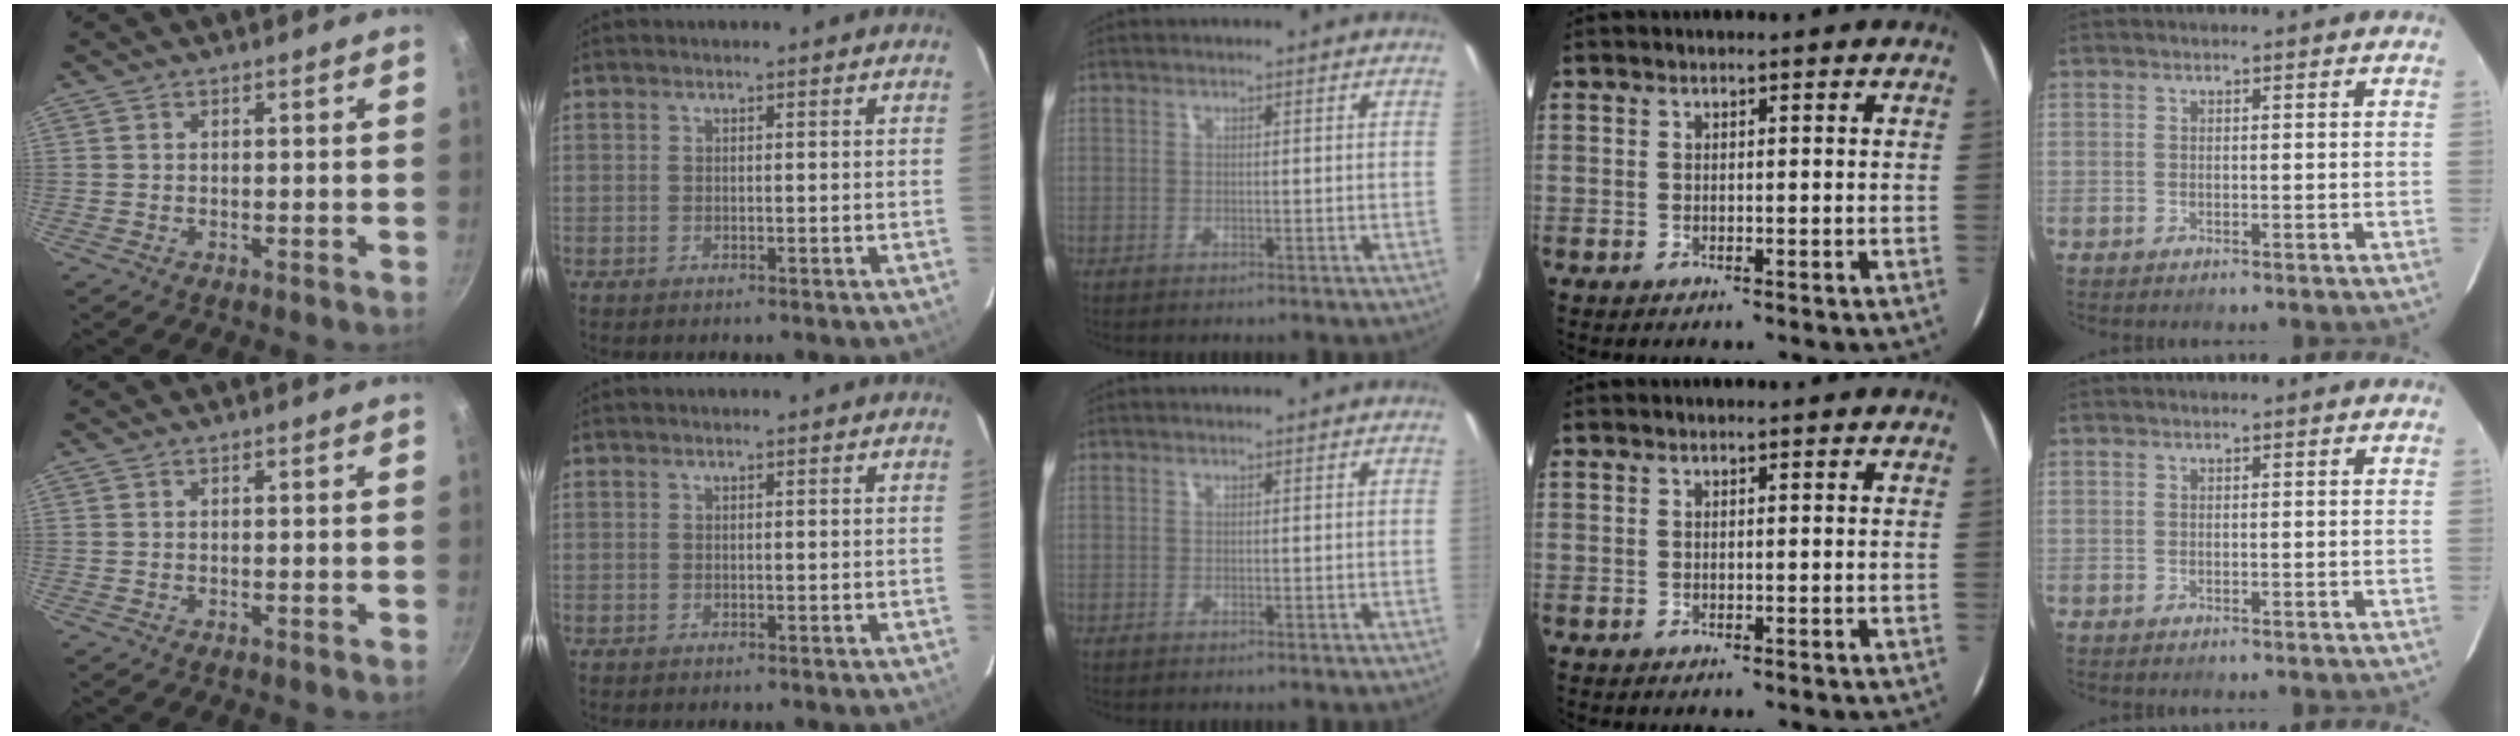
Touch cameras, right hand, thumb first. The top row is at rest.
{}